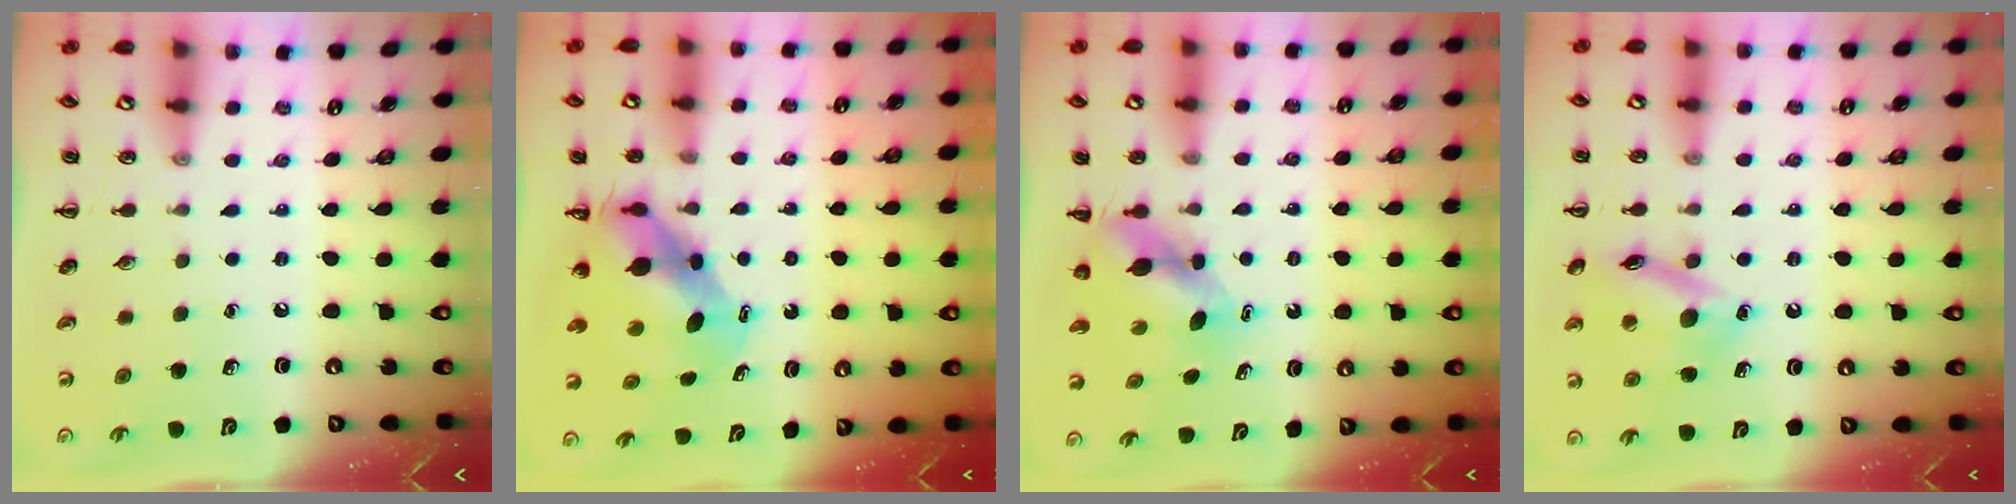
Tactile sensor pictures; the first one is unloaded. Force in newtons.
{"total": 6.4, "press": 6.2, "slide": 1.6}
{"total": 5.6, "press": 5.6, "slide": 0.3}
{"total": 13.9, "press": 13.8, "slide": 1.0}